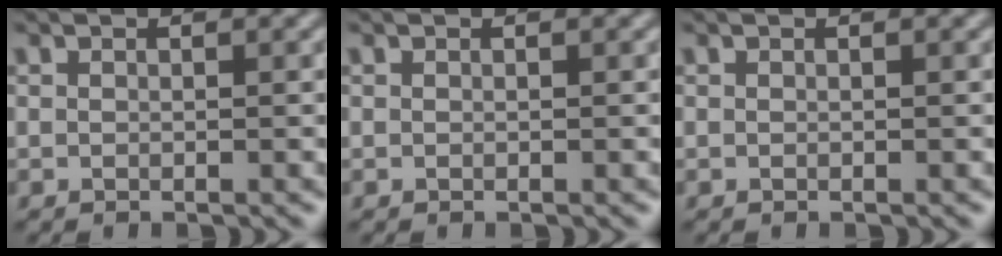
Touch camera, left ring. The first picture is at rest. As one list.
[{"total": 0.0}, {"total": 0.0}]